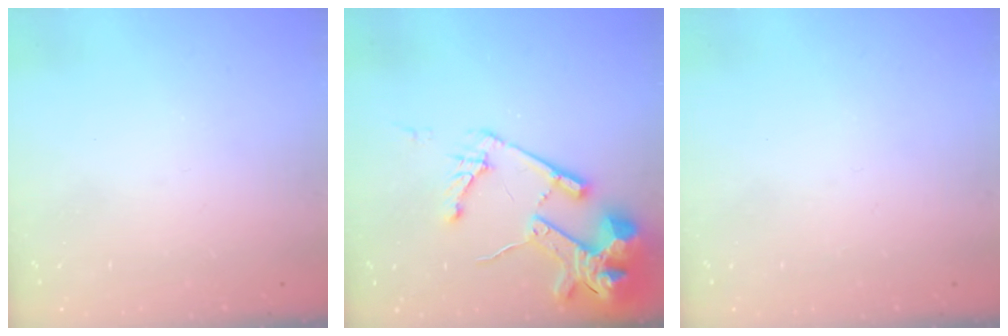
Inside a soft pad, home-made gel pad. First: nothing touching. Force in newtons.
{"total": 17.0, "press": 16.9, "slide": 1.9}
{"total": 0.0}